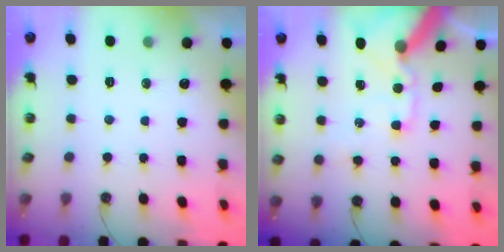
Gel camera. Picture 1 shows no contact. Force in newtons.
{"total": 14.5, "press": 14.3, "slide": 2.5}